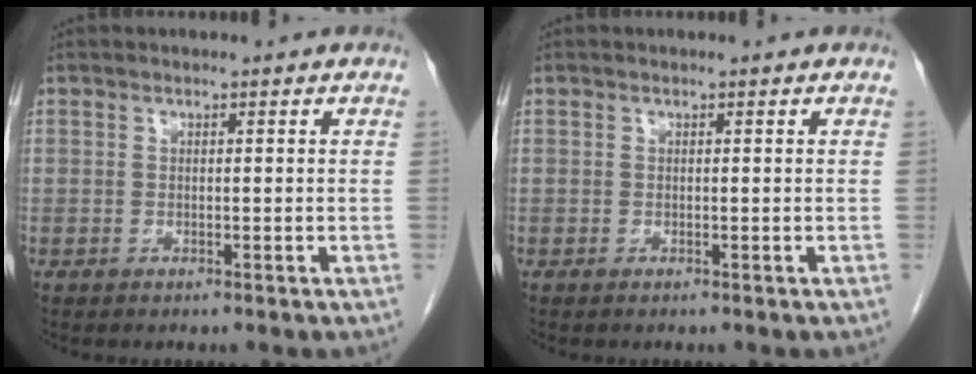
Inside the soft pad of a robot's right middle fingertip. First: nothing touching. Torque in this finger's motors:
{"motor_torque": [-0.05, 0.02, -0.01, 0.00]}